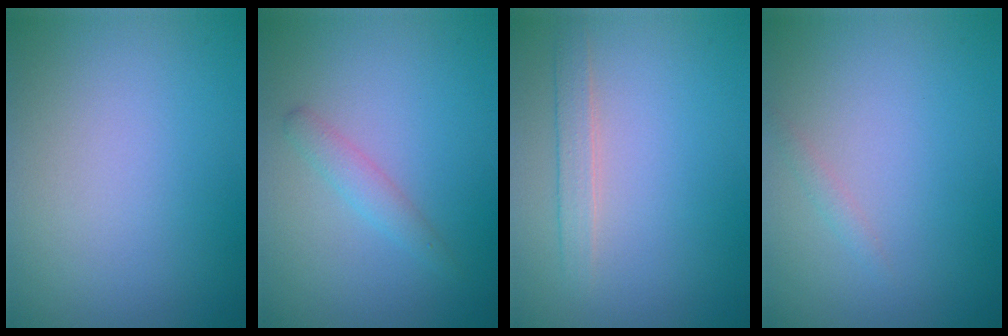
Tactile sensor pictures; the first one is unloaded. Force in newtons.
{"total": 1.6, "press": 1.6, "slide": 0.1}
{"total": 1.7, "press": 1.7, "slide": 0.0}
{"total": 0.7, "press": 0.7, "slide": 0.1}